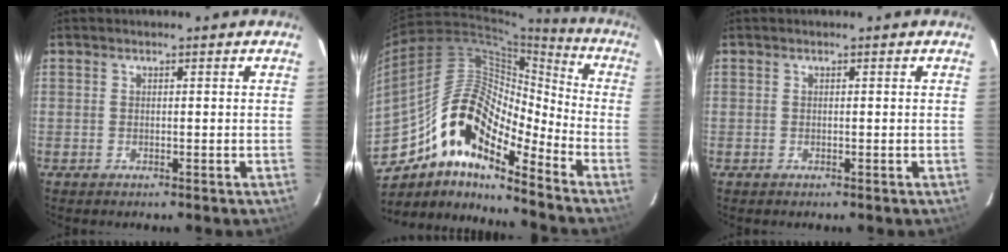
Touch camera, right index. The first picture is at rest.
{"total": 17.9, "force": [-11.5, 6.4, 12.0], "torque": [-0.204, 0.003, -0.228]}
{"total": 0.0}